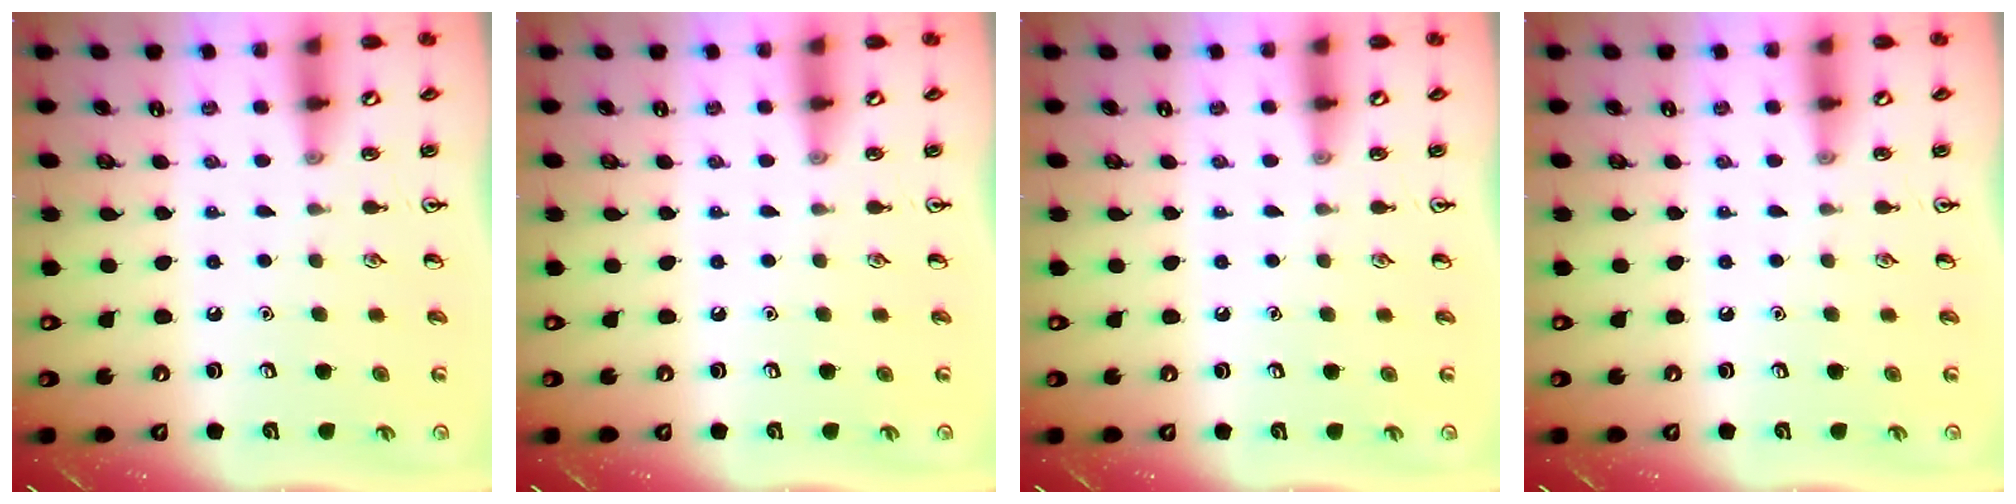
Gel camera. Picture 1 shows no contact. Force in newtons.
{"total": 0.0}
{"total": 0.0}
{"total": 0.0}